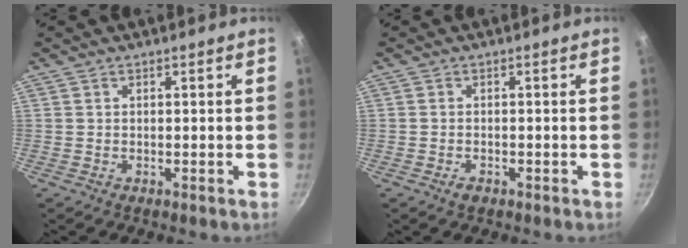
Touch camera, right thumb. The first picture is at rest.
{"total": 1.5, "force": [-0.9, 0.8, 0.7], "torque": [-0.016, 0.005, -0.015]}